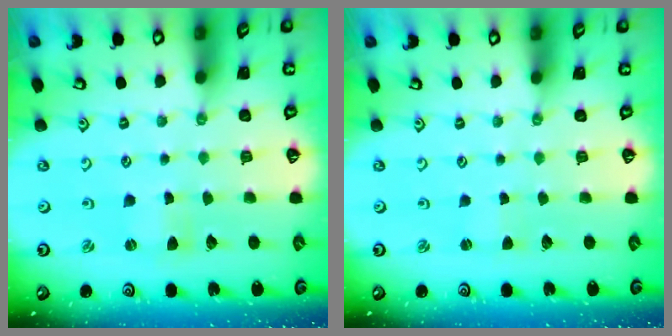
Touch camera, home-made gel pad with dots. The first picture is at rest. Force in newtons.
{"total": 0.0}